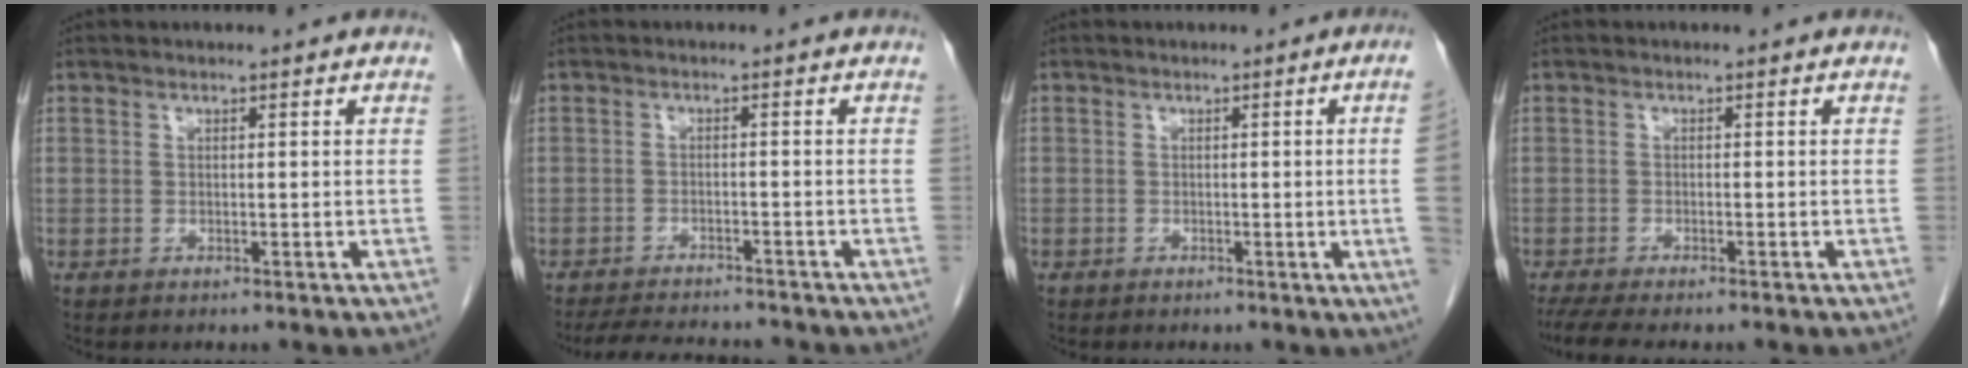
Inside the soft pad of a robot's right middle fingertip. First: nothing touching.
{"total": 8.5, "force": [-8.0, 1.3, 2.7], "torque": [-0.042, -0.005, -0.116]}
{"total": 4.0, "force": [-0.3, -1.5, 3.7], "torque": [-0.036, -0.005, -0.004]}
{"total": 6.3, "force": [-5.2, 0.8, 3.4], "torque": [-0.051, -0.014, -0.081]}